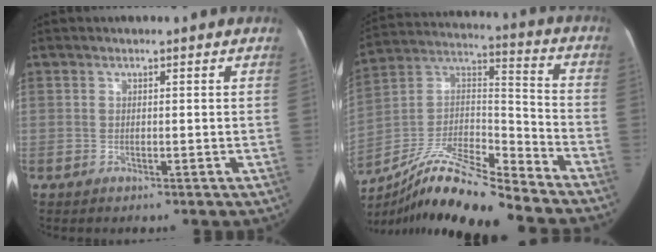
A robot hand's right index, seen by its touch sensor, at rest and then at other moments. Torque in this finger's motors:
{"motor_torque": [0.90, -1.24, -0.29, -0.21]}